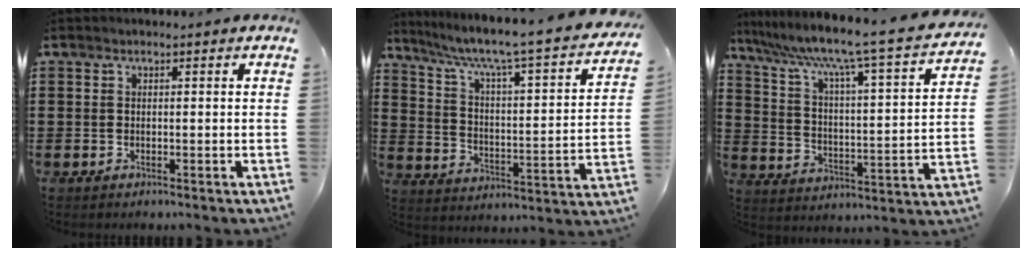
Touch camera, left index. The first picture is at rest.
{"total": 5.3, "force": [4.0, -0.1, 3.5], "torque": [-0.087, -0.043, 0.055]}
{"total": 7.9, "force": [6.2, -0.5, 4.8], "torque": [-0.120, -0.052, 0.091]}